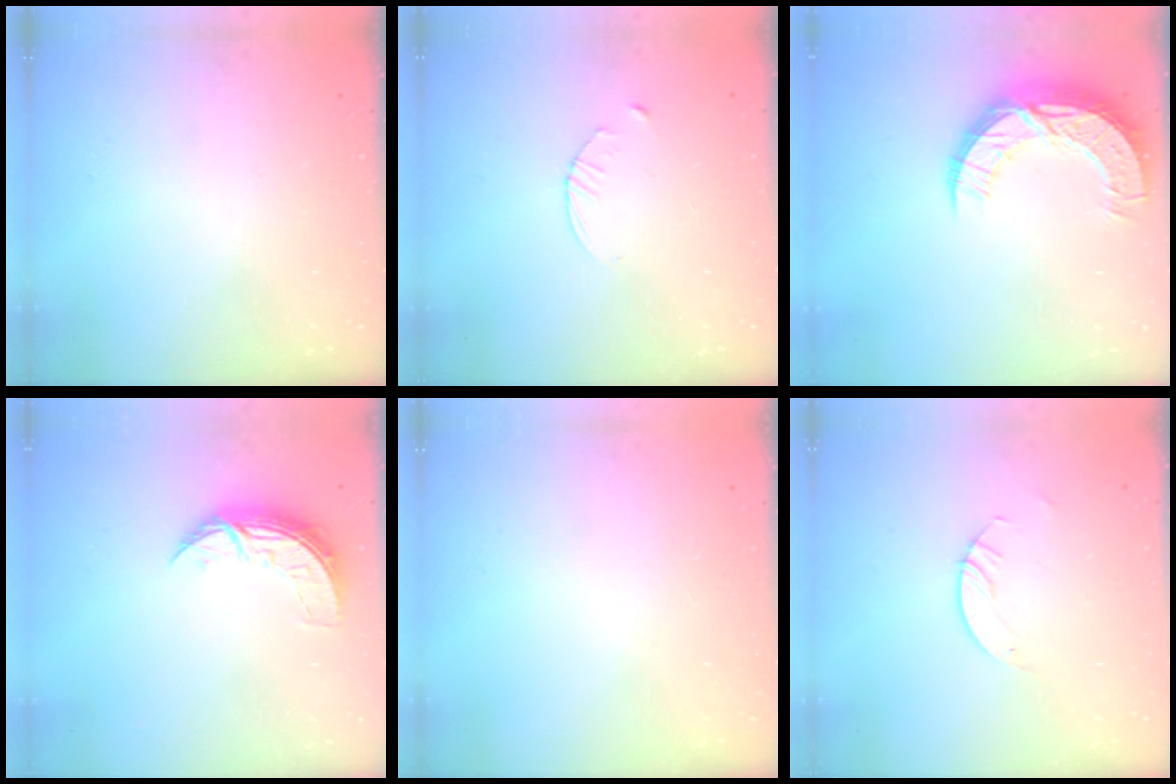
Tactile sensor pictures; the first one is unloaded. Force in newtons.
{"total": 3.2, "press": 3.2, "slide": 0.5}
{"total": 13.7, "press": 13.7, "slide": 1.0}
{"total": 7.1, "press": 7.0, "slide": 0.4}
{"total": 0.0}
{"total": 2.1, "press": 2.1, "slide": 0.2}